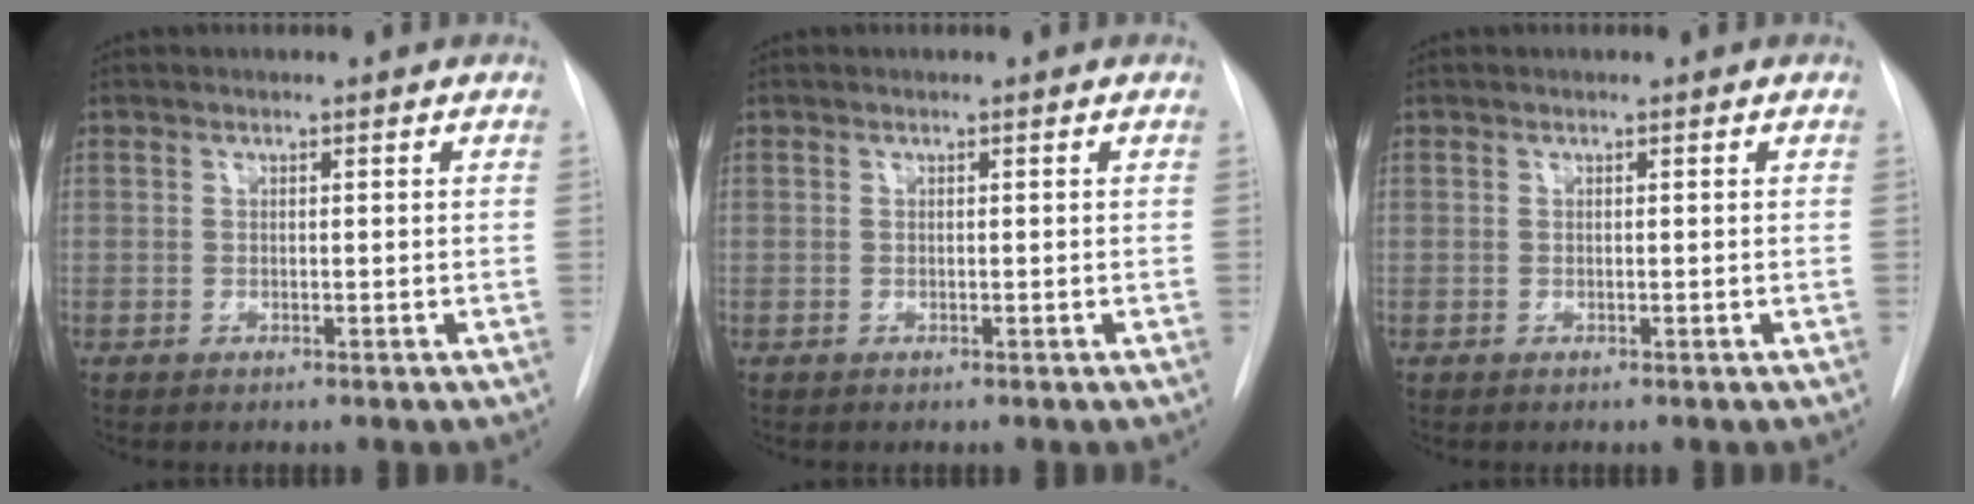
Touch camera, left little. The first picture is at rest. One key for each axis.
{"total": 0.0}
{"total": 0.0}